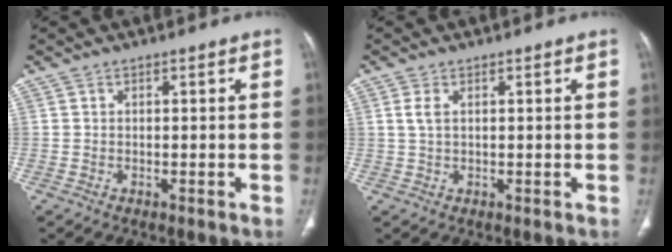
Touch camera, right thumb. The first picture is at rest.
{"total": 2.4, "force": [0.7, 1.2, 1.9], "torque": [-0.041, 0.003, 0.013]}